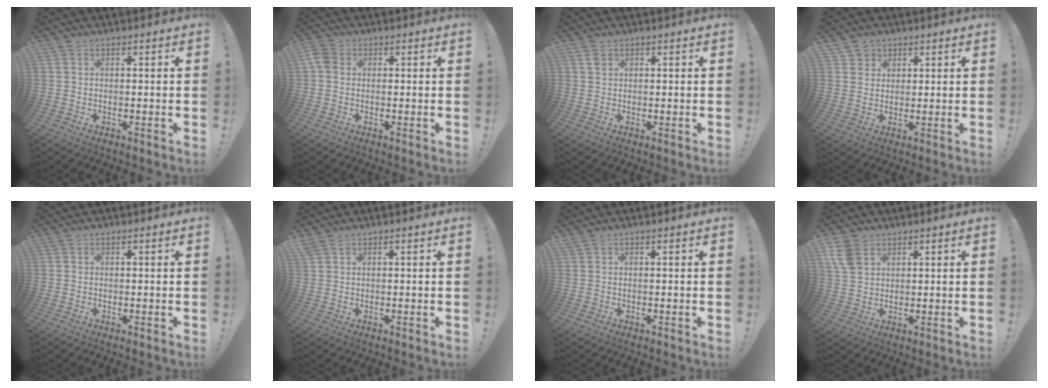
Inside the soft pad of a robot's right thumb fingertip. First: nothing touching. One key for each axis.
{"total": 4.6, "fx": 0.8, "fy": 3.6, "fz": 2.7, "tx": -0.050, "ty": 0.007, "tz": 0.015}
{"total": 1.7, "fx": 1.1, "fy": 1.0, "fz": 0.8, "tx": -0.001, "ty": -0.005, "tz": 0.016}
{"total": 3.6, "fx": 1.8, "fy": 3.0, "fz": 0.4, "tx": 0.002, "ty": -0.013, "tz": 0.032}
{"total": 0.0}
{"total": 1.6, "fx": 1.2, "fy": 0.8, "fz": 0.8, "tx": -0.021, "ty": 0.001, "tz": 0.023}
{"total": 0.0}
{"total": 7.5, "fx": 4.0, "fy": 4.9, "fz": 4.0, "tx": -0.074, "ty": -0.007, "tz": 0.078}